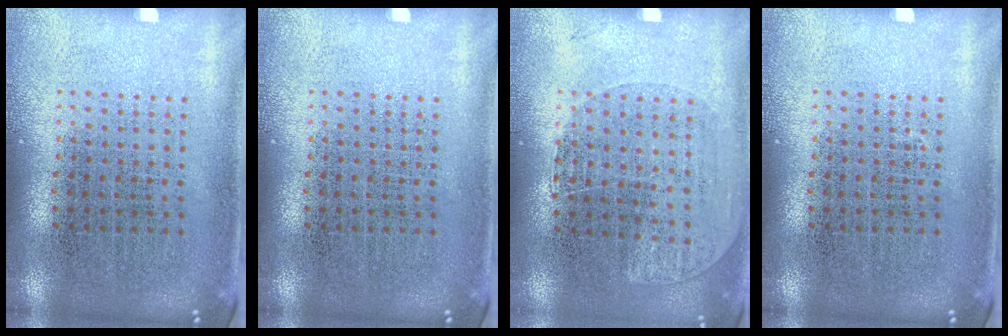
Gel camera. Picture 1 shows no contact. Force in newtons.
{"total": 0.0}
{"total": 1.0, "press": 0.9, "slide": 0.5}
{"total": 0.0}